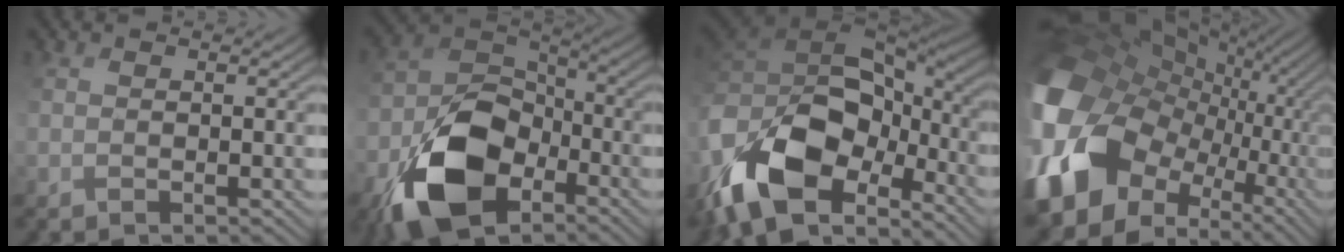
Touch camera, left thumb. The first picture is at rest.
{"total": 13.9, "force": [-7.1, 8.4, 8.5], "torque": [-0.184, -0.024, -0.140]}
{"total": 17.1, "force": [-5.3, 9.9, 12.8], "torque": [-0.305, -0.021, -0.090]}
{"total": 21.2, "force": [-0.3, 16.9, 12.8], "torque": [-0.320, -0.044, 0.014]}